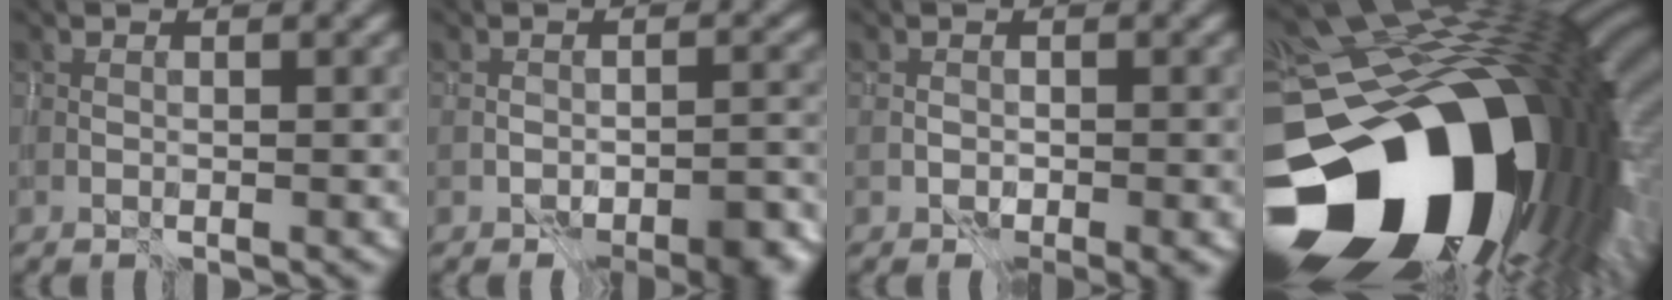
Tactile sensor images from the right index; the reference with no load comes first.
{"total": 4.3, "force": [-2.9, 1.7, 2.7], "torque": [-0.033, -0.002, -0.039]}
{"total": 1.5, "force": [-0.8, 0.8, 1.0], "torque": [-0.019, -0.010, -0.007]}
{"total": 21.6, "force": [-6.9, 13.8, 15.1], "torque": [-0.269, -0.074, -0.070]}